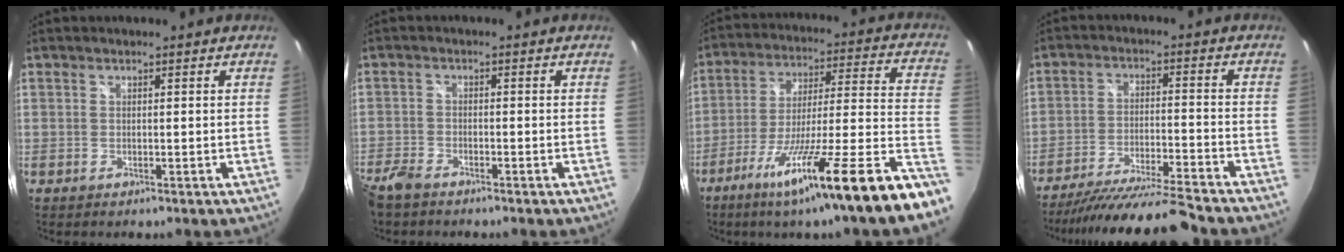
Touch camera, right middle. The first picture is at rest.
{"total": 5.9, "force": [-4.7, 2.4, 2.6], "torque": [-0.078, -0.017, -0.097]}
{"total": 25.5, "force": [-16.9, -2.1, 19.0], "torque": [-0.280, -0.060, -0.268]}
{"total": 16.6, "force": [-15.1, -0.1, 6.9], "torque": [-0.140, -0.030, -0.242]}